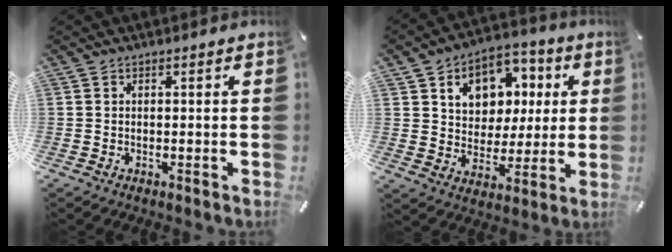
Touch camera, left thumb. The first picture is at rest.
{"total": 11.7, "force": [3.7, 10.2, 4.3], "torque": [-0.072, -0.016, 0.072]}